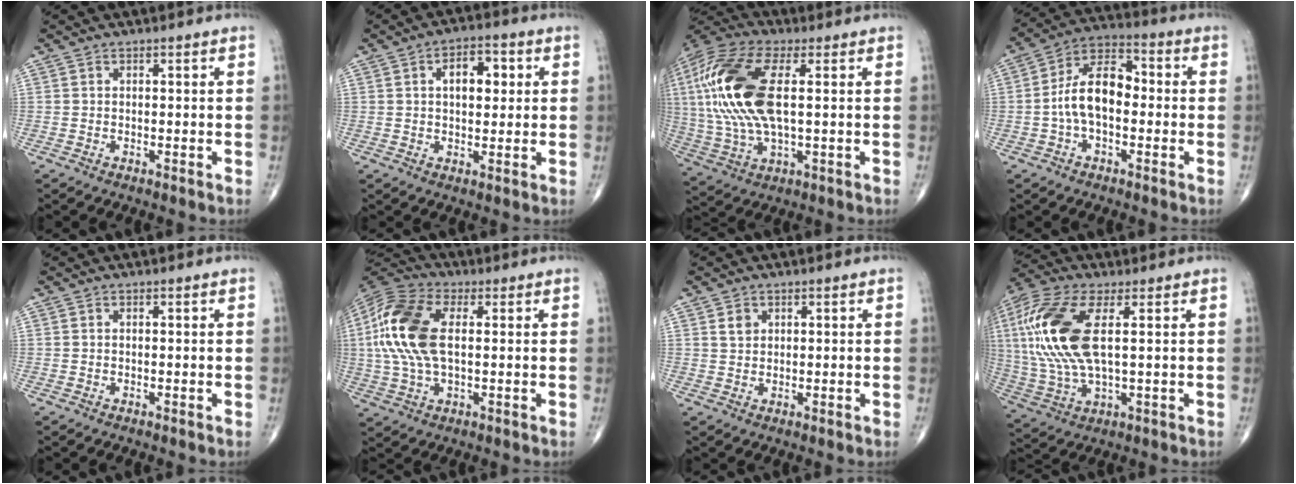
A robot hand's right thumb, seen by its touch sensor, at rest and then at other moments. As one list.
[{"total": 7.2, "force": [1.7, 4.0, 5.7], "torque": [-0.062, 0.005, 0.023]}, {"total": 21.9, "force": [3.4, 9.5, 19.5], "torque": [-0.442, 0.005, 0.059]}, {"total": 11.3, "force": [-1.0, 6.4, 9.2], "torque": [-0.158, 0.039, -0.029]}, {"total": 0.0}, {"total": 15.7, "force": [1.8, 8.3, 13.2], "torque": [-0.298, 0.015, 0.030]}, {"total": 2.0, "force": [0.9, 1.5, 0.9], "torque": [-0.009, -0.005, 0.017]}, {"total": 18.9, "force": [3.6, 7.8, 16.8], "torque": [-0.394, -0.001, 0.067]}]